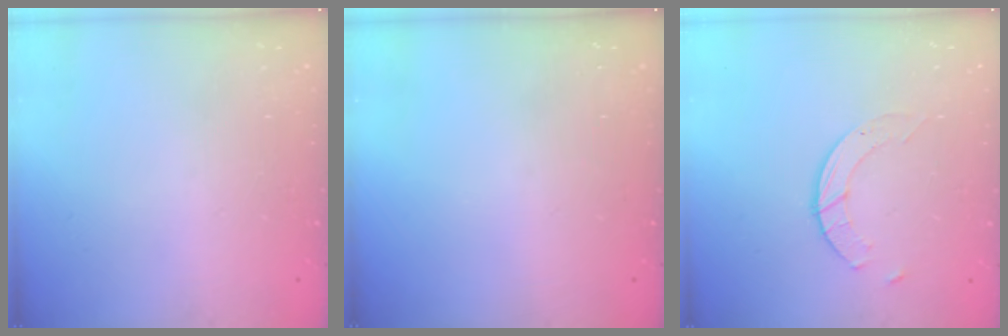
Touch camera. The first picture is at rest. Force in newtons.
{"total": 0.0}
{"total": 4.1, "press": 4.1, "slide": 0.4}